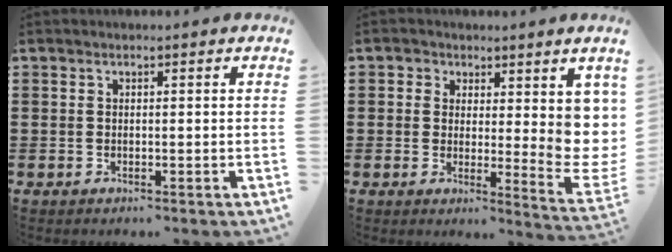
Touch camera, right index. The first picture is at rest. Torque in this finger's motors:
{"motor_torque": [1.21, 0.92, 0.37, 0.10]}